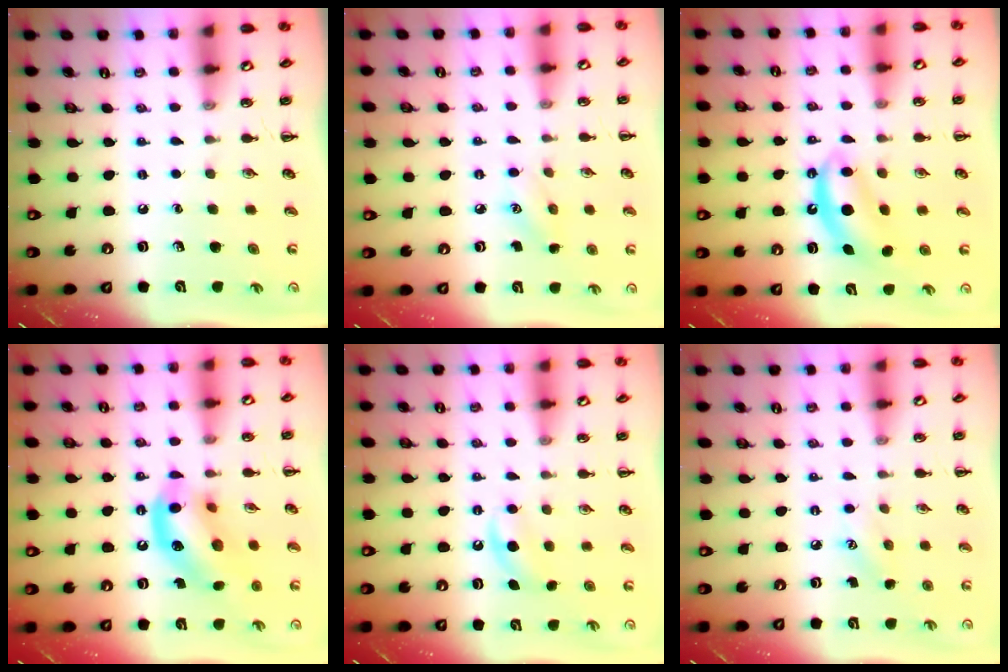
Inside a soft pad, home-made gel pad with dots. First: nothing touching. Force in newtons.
{"total": 5.4, "press": 5.2, "slide": 1.5}
{"total": 6.8, "press": 6.7, "slide": 1.1}
{"total": 14.0, "press": 13.7, "slide": 3.1}
{"total": 4.6, "press": 4.4, "slide": 1.5}
{"total": 5.2, "press": 5.0, "slide": 1.3}